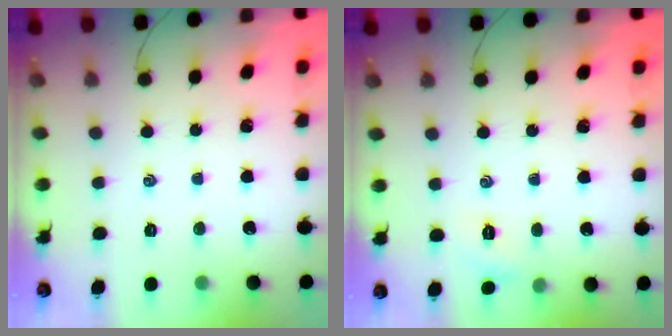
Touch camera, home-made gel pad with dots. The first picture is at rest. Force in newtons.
{"total": 2.2, "press": 2.1, "slide": 0.6}